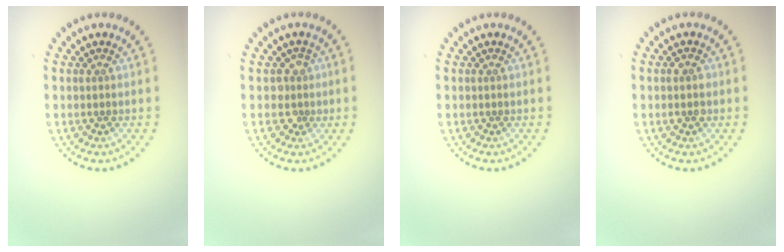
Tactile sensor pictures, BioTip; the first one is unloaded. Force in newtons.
{"total": 1.6, "press": 1.3, "slide": 0.9}
{"total": 0.0}
{"total": 1.3, "press": 1.3, "slide": 0.1}